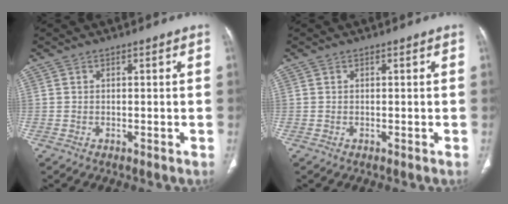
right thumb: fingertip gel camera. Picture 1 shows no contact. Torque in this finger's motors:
{"motor_torque": [0.00, 0.00, 0.22, -0.16, 0.00]}